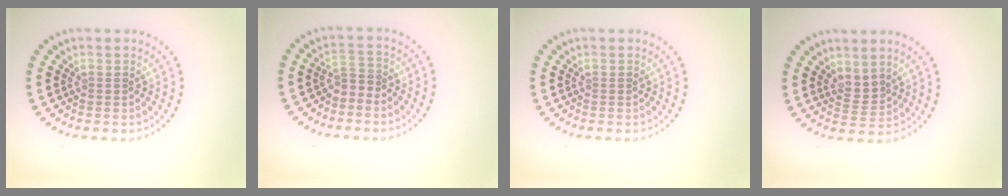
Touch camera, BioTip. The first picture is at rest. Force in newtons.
{"total": 1.5, "press": 1.0, "slide": 1.1}
{"total": 0.0}
{"total": 1.9, "press": 1.3, "slide": 1.3}